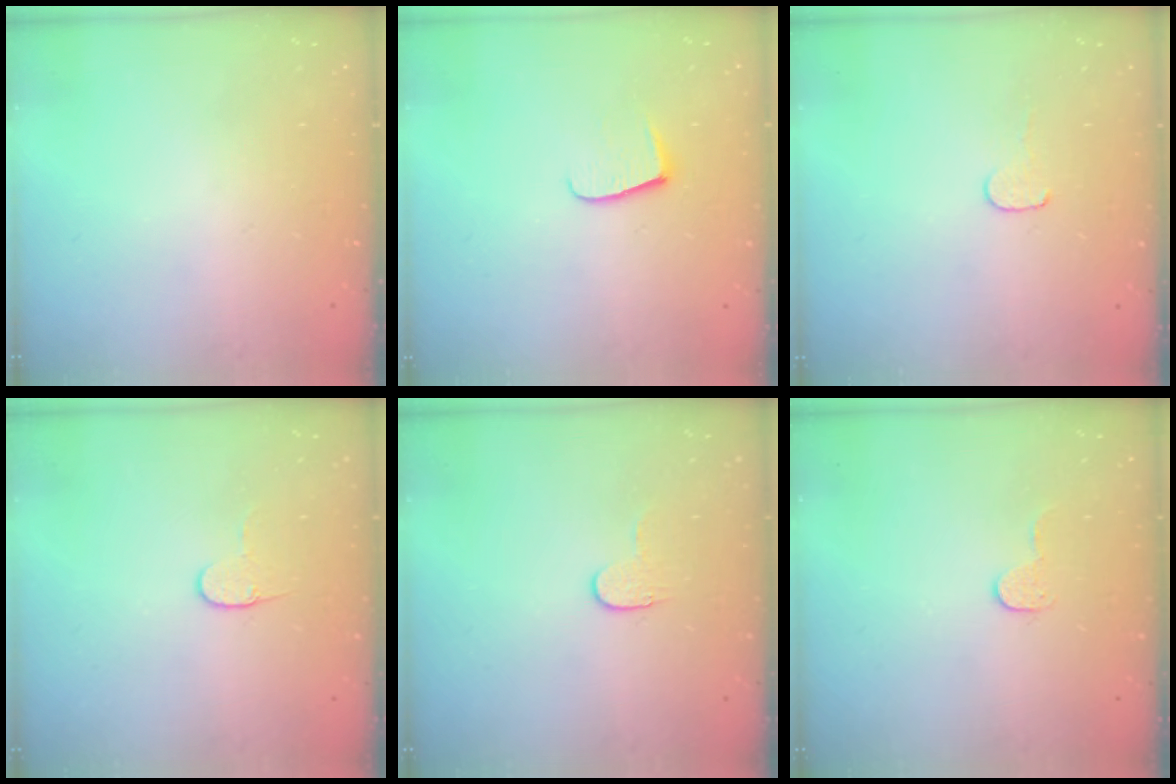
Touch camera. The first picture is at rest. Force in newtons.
{"total": 7.7, "press": 7.7, "slide": 0.6}
{"total": 3.7, "press": 3.6, "slide": 0.3}
{"total": 4.3, "press": 4.3, "slide": 0.4}
{"total": 3.6, "press": 3.6, "slide": 0.4}
{"total": 5.7, "press": 5.7, "slide": 0.2}